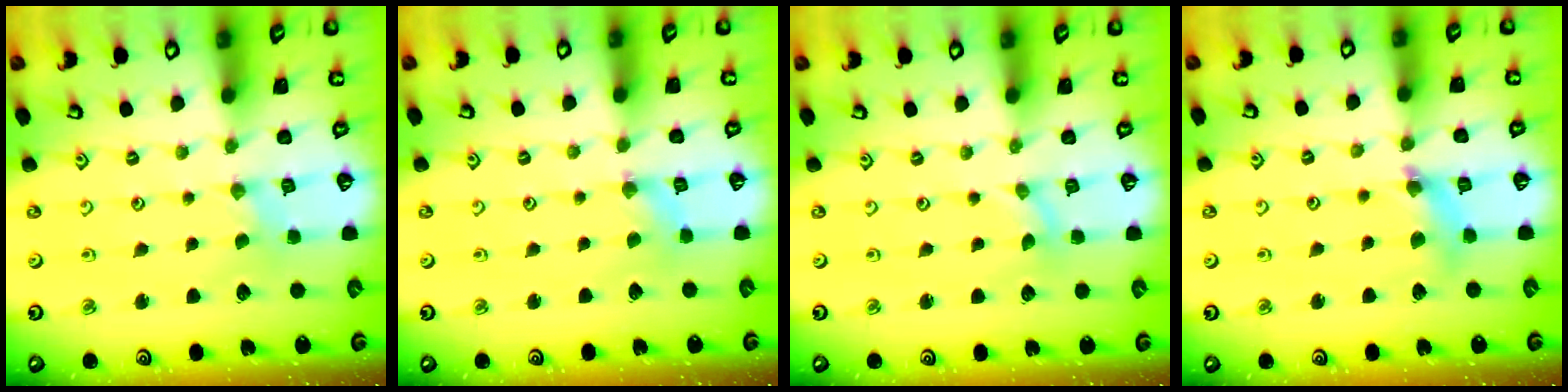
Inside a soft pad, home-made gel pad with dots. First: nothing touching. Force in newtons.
{"total": 0.8, "press": 0.7, "slide": 0.3}
{"total": 0.0}
{"total": 8.3, "press": 8.3, "slide": 1.0}